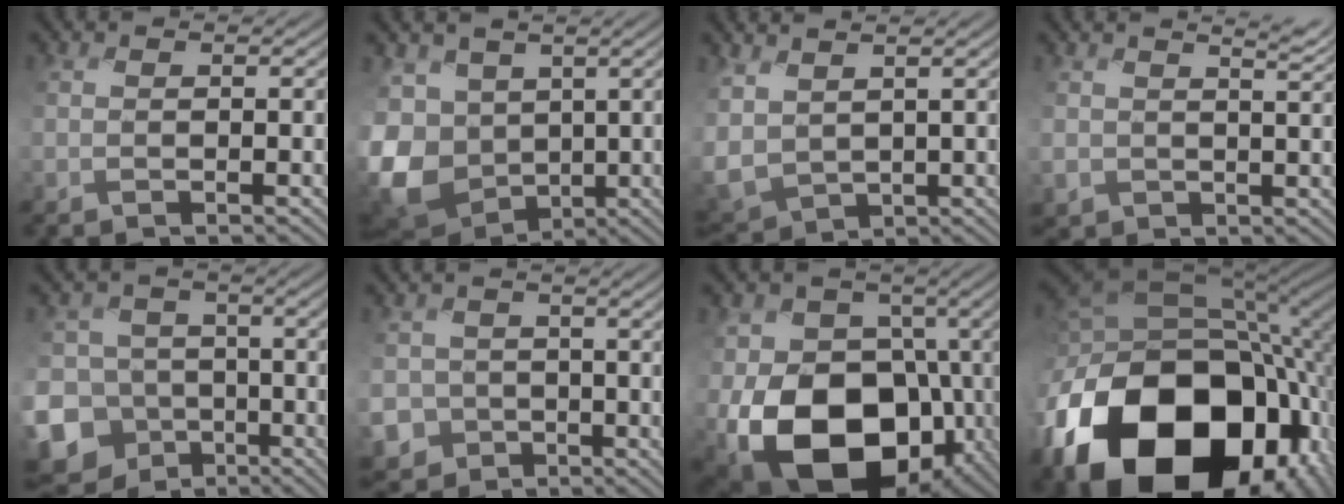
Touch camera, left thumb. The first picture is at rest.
{"total": 13.0, "force": [-2.3, 10.2, 7.7], "torque": [-0.227, -0.023, -0.046]}
{"total": 5.7, "force": [1.1, 4.3, 3.6], "torque": [-0.132, -0.013, 0.015]}
{"total": 2.4, "force": [2.2, 1.0, -0.2], "torque": [-0.010, -0.004, 0.036]}
{"total": 14.8, "force": [-8.0, 12.0, 3.2], "torque": [-0.124, -0.020, -0.138]}
{"total": 5.7, "force": [-2.7, 5.0, -0.4], "torque": [-0.010, -0.020, -0.073]}
{"total": 20.5, "force": [-7.1, 14.7, 12.5], "torque": [-0.260, -0.023, -0.116]}
{"total": 21.3, "force": [-8.3, 15.2, 12.4], "torque": [-0.296, -0.061, -0.115]}